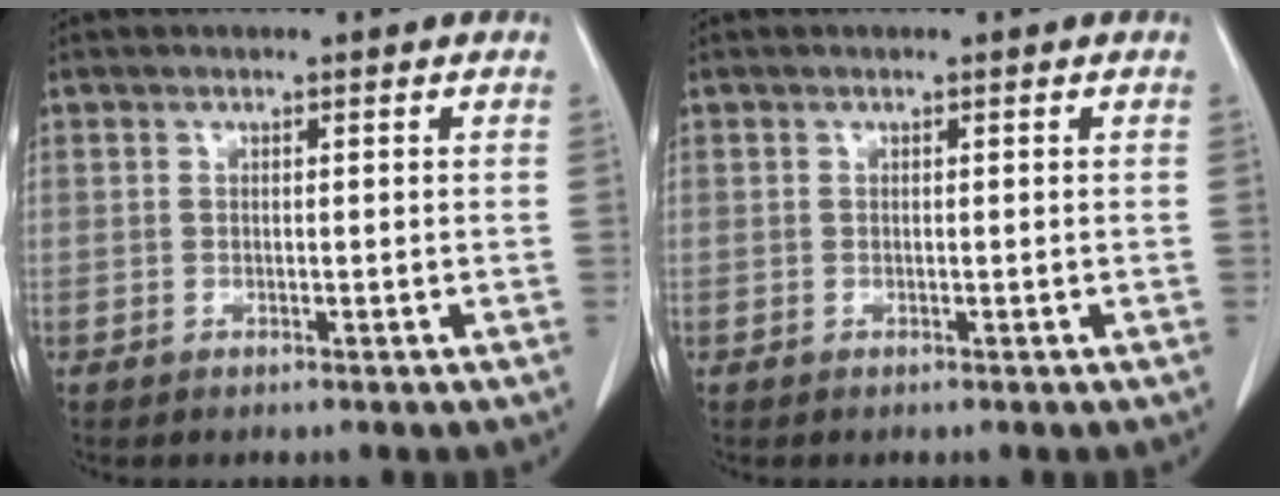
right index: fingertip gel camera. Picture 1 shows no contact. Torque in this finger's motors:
{"motor_torque": [0.00, 0.00, 0.00, 0.00]}